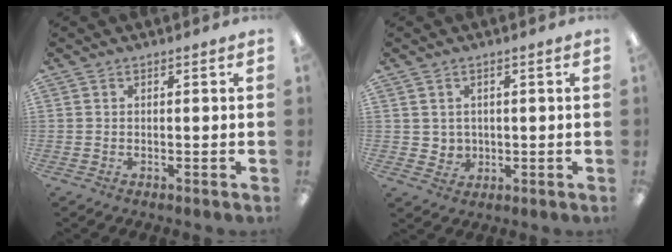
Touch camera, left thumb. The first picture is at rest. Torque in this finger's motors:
{"motor_torque": [-0.04, 0.04, 0.02, -0.04, 0.00]}